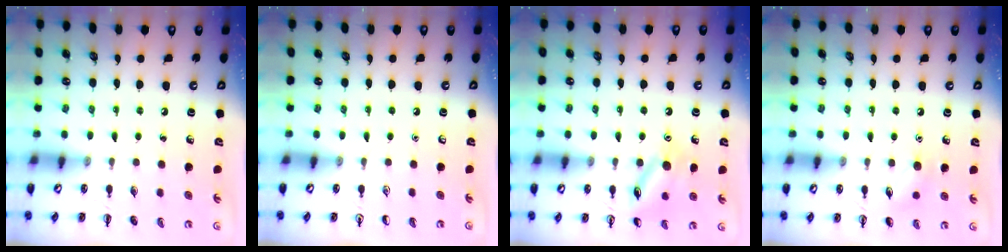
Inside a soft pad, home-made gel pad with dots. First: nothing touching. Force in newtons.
{"total": 0.0}
{"total": 11.7, "press": 11.6, "slide": 0.9}
{"total": 7.7, "press": 7.5, "slide": 1.6}